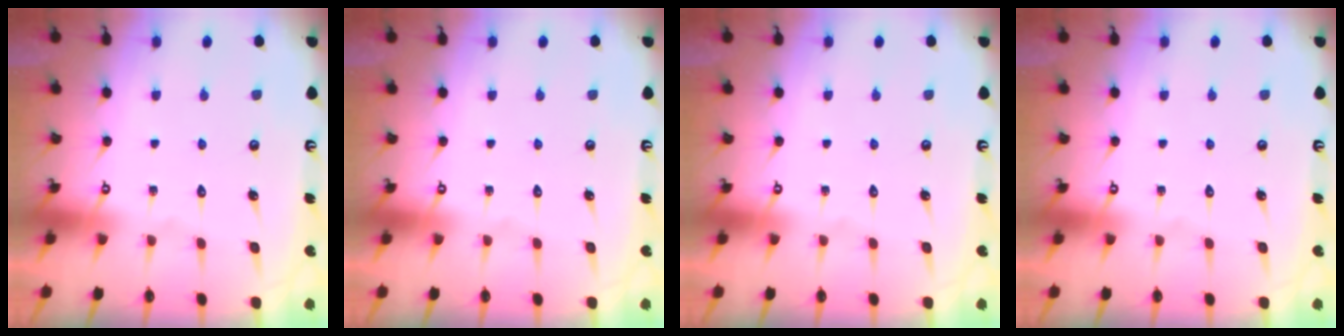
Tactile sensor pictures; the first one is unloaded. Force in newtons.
{"total": 0.0}
{"total": 0.0}
{"total": 0.0}